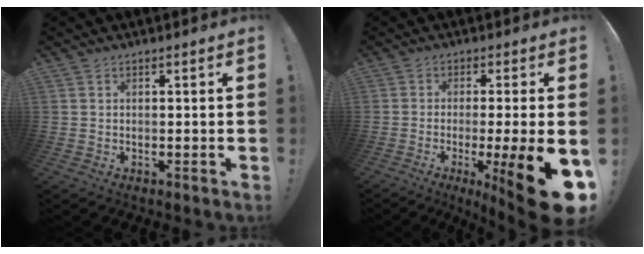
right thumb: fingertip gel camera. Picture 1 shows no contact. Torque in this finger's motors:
{"motor_torque": [0.71, 1.04, 1.65, -1.12, 0.57]}